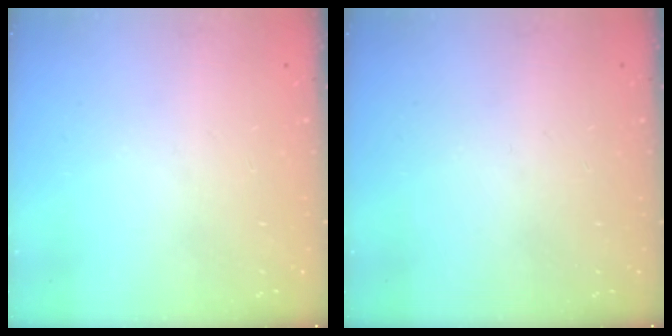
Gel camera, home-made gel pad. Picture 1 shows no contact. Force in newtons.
{"total": 0.0}